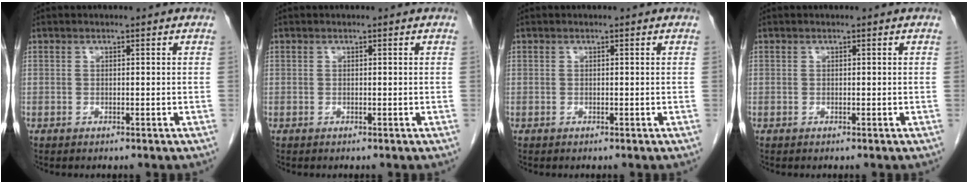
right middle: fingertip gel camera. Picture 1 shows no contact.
{"total": 0.0}
{"total": 0.0}
{"total": 0.0}